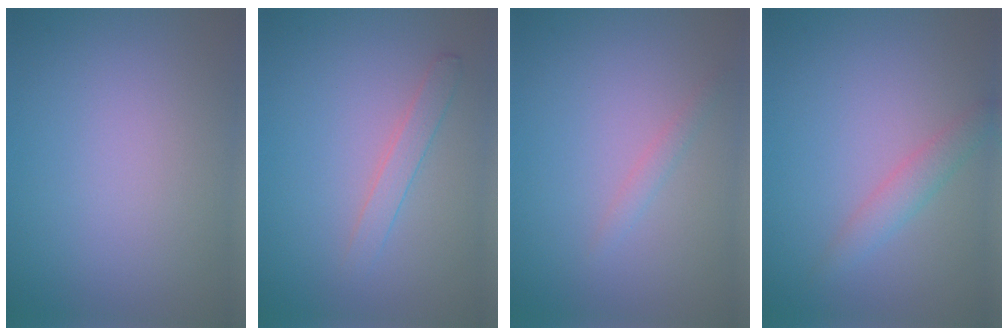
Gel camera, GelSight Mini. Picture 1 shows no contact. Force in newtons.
{"total": 1.7, "press": 1.7, "slide": 0.1}
{"total": 1.0, "press": 1.0, "slide": 0.0}
{"total": 2.0, "press": 2.0, "slide": 0.0}